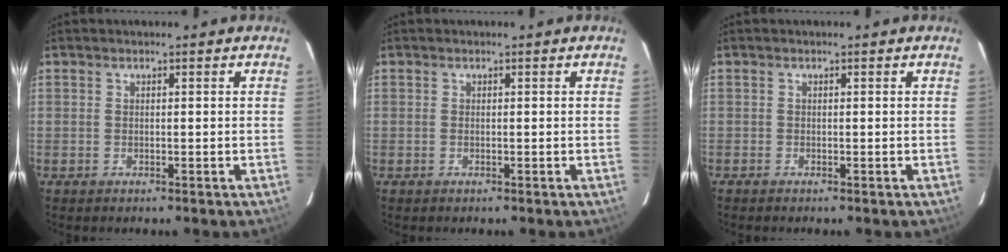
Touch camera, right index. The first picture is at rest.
{"total": 0.0}
{"total": 0.0}